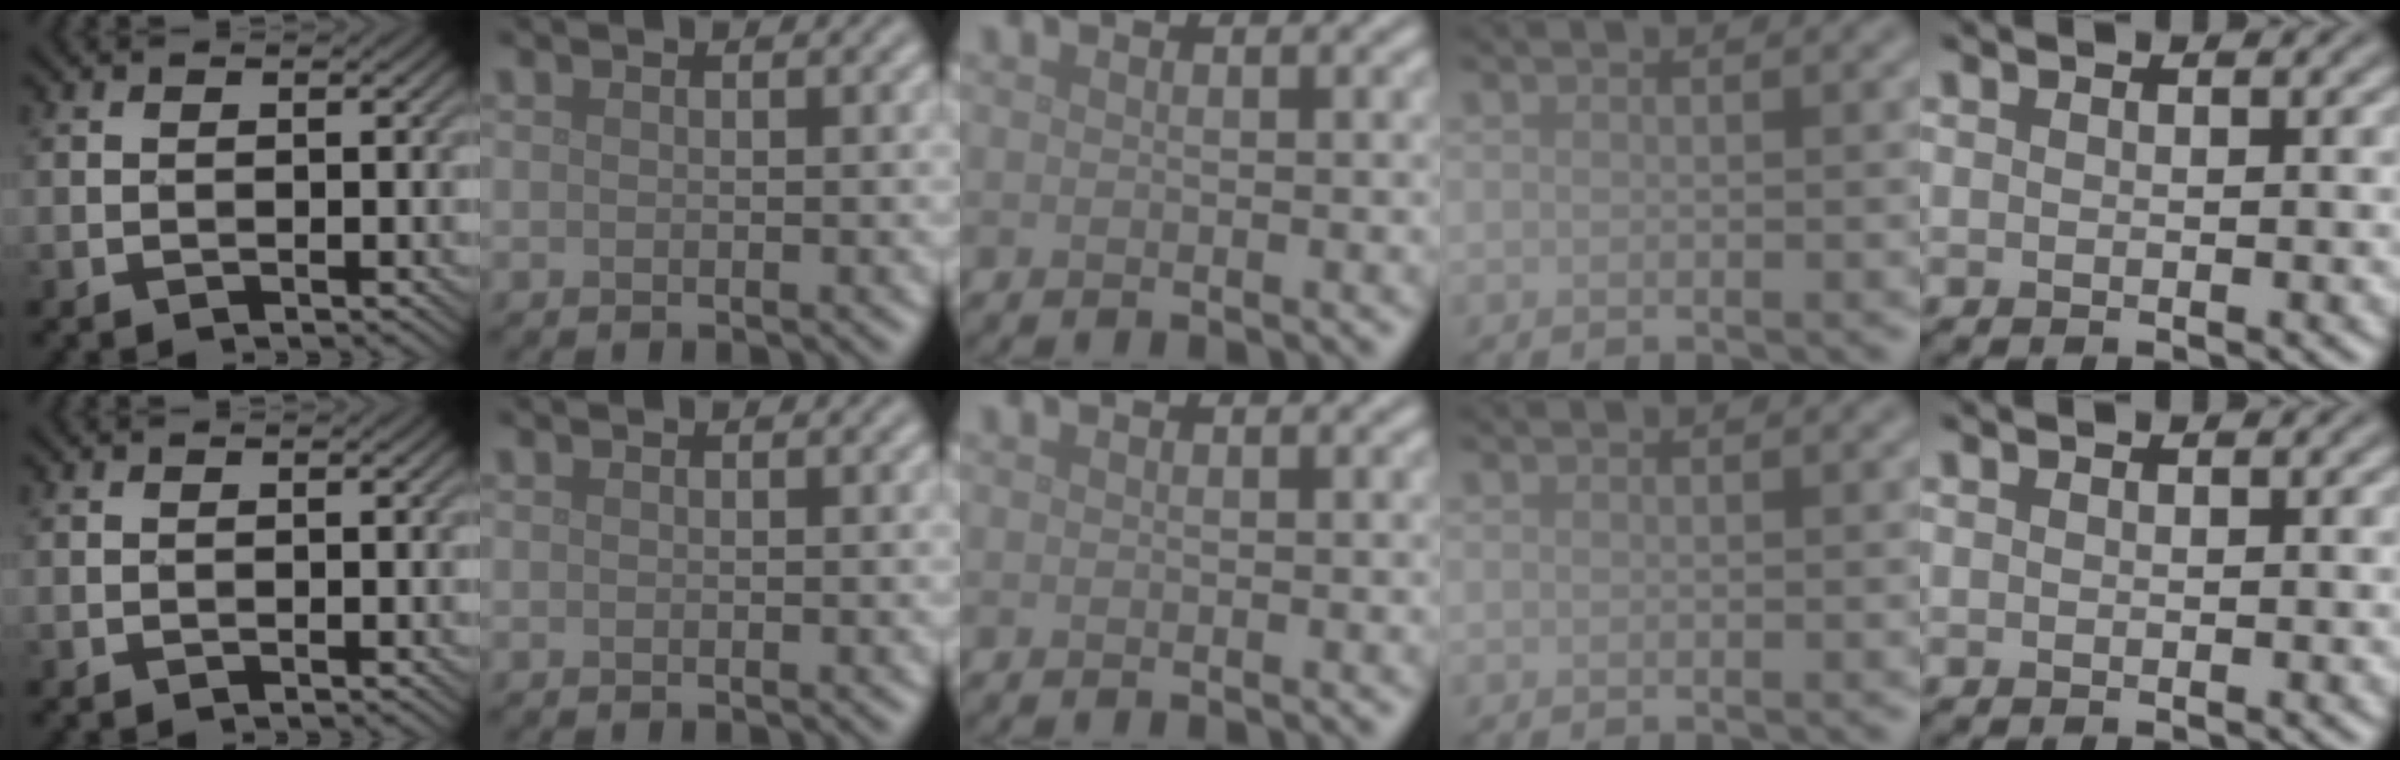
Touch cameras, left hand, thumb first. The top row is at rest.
{}